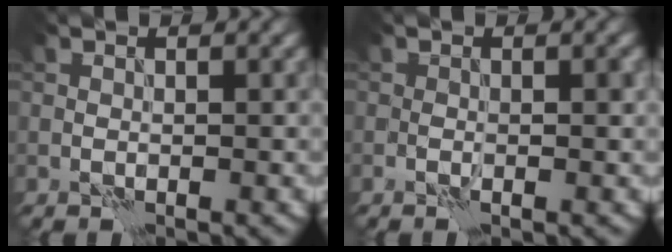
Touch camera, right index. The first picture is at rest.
{"total": 1.0, "force": [-0.3, 0.5, 0.9], "torque": [-0.013, 0.000, -0.006]}